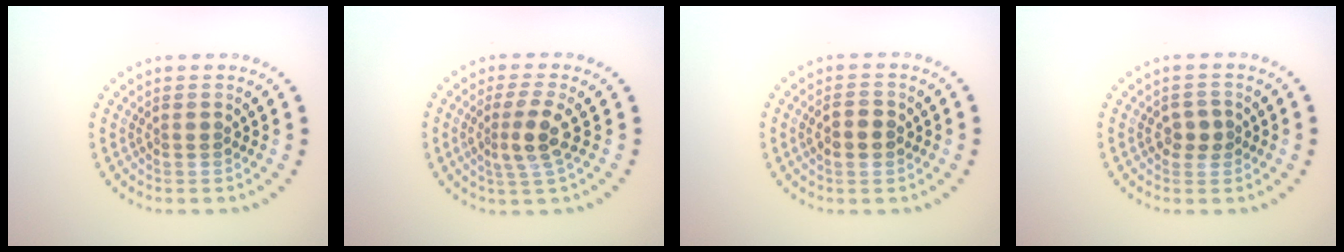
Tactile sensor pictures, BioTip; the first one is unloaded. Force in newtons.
{"total": 2.7, "press": 2.3, "slide": 1.4}
{"total": 1.9, "press": 1.9, "slide": 0.3}
{"total": 1.9, "press": 1.8, "slide": 0.4}